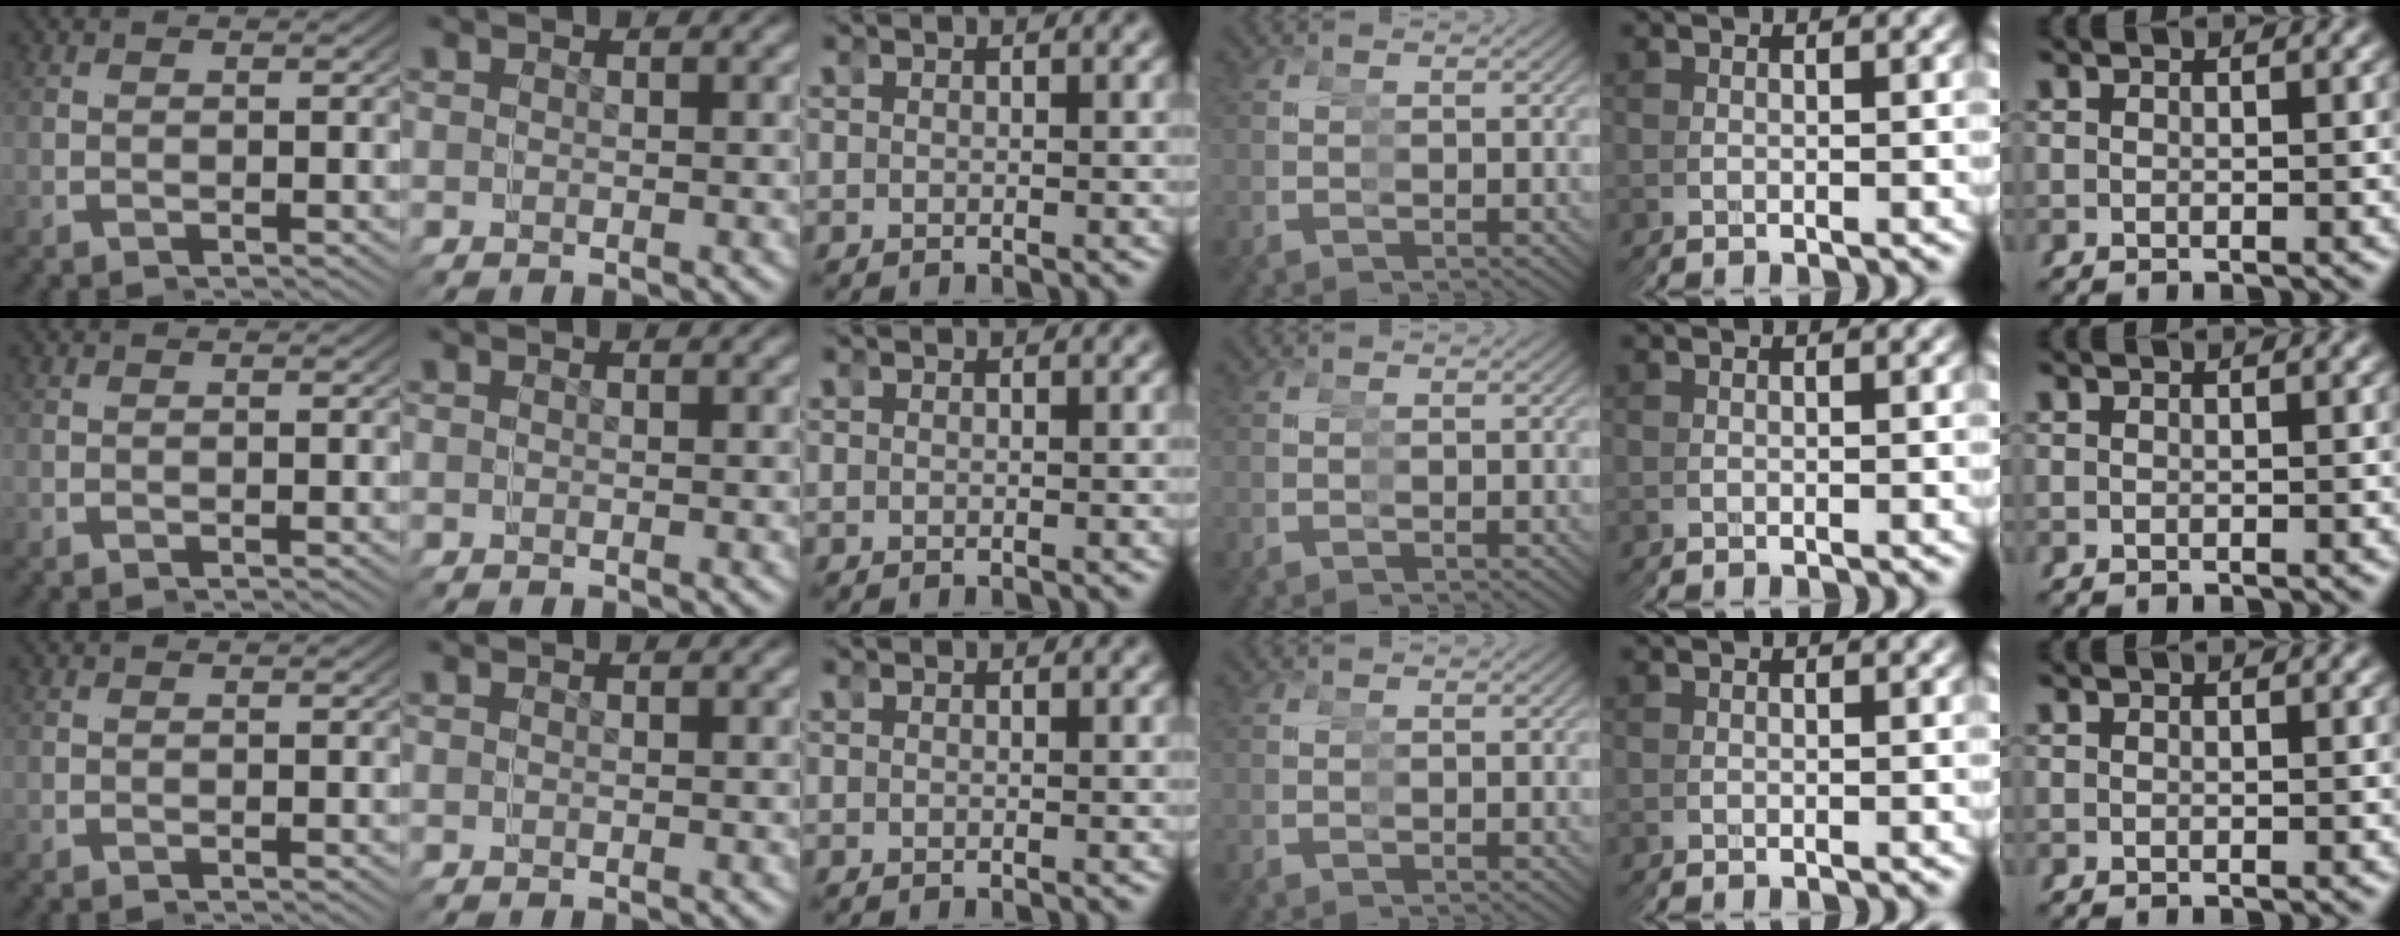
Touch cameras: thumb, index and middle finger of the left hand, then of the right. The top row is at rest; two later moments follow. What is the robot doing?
{"motion": "reach", "object": "toy banana"}